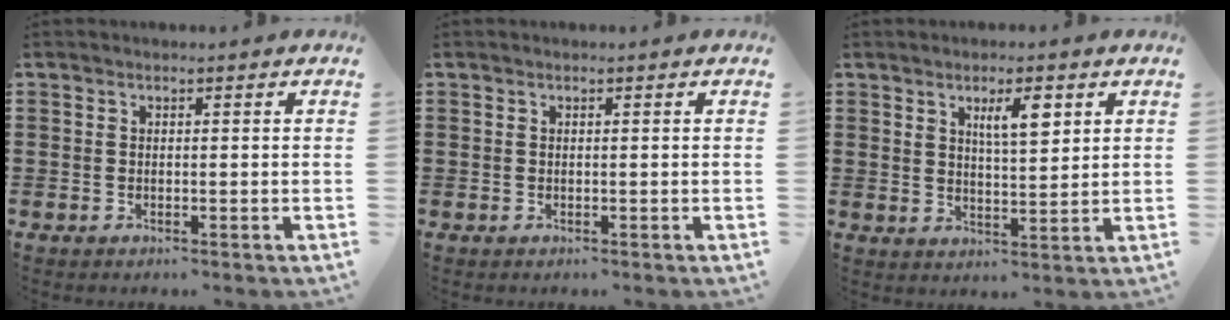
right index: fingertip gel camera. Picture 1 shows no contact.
{"total": 0.0}
{"total": 4.9, "force": [2.5, 1.5, 4.0], "torque": [-0.068, 0.002, 0.038]}